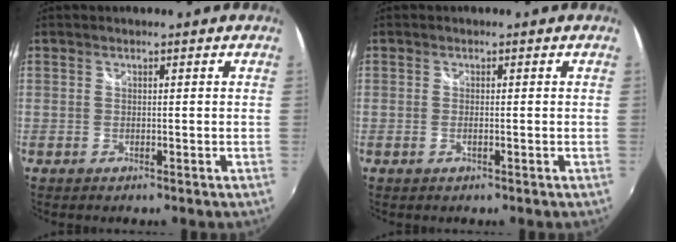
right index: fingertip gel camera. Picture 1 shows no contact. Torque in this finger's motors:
{"motor_torque": [-0.22, 0.13, -0.08, 0.00]}